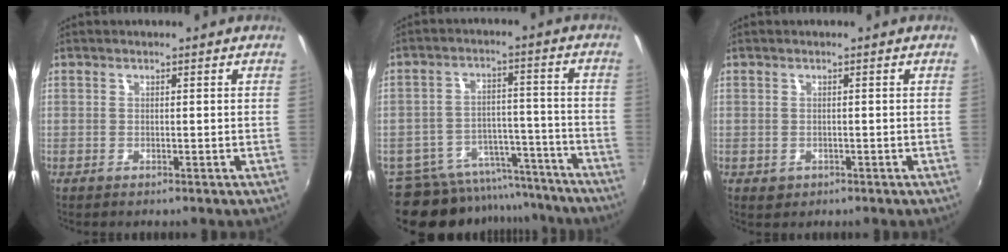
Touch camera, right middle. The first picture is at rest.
{"total": 19.3, "force": [-16.8, 7.8, 5.5], "torque": [-0.117, 0.038, -0.220]}
{"total": 1.1, "force": [-0.4, 1.0, 0.4], "torque": [-0.008, -0.004, -0.004]}